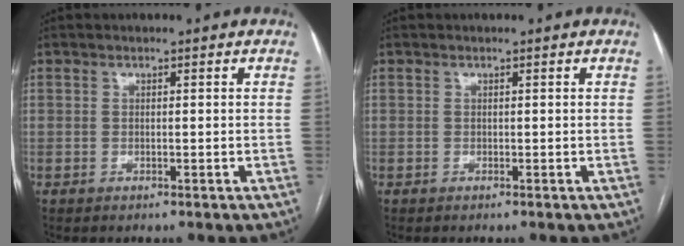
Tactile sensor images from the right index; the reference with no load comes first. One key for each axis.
{"total": 0.0}